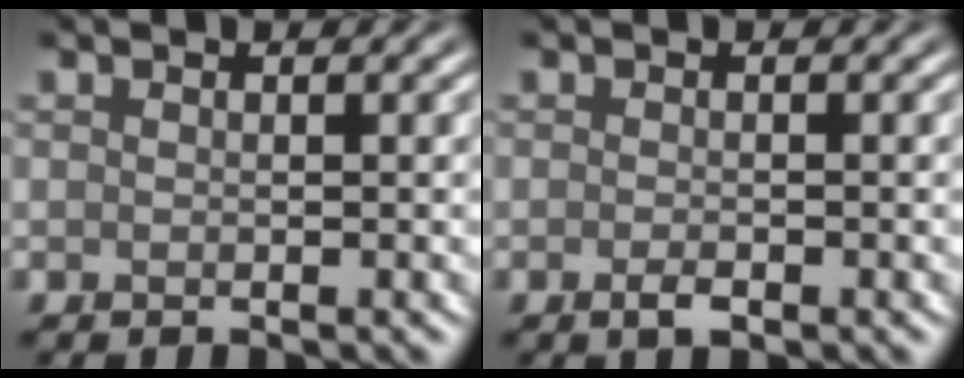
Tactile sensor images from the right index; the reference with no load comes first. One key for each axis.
{"total": 1.1, "fx": -0.6, "fy": 0.4, "fz": 0.9, "tx": -0.017, "ty": -0.003, "tz": -0.010}